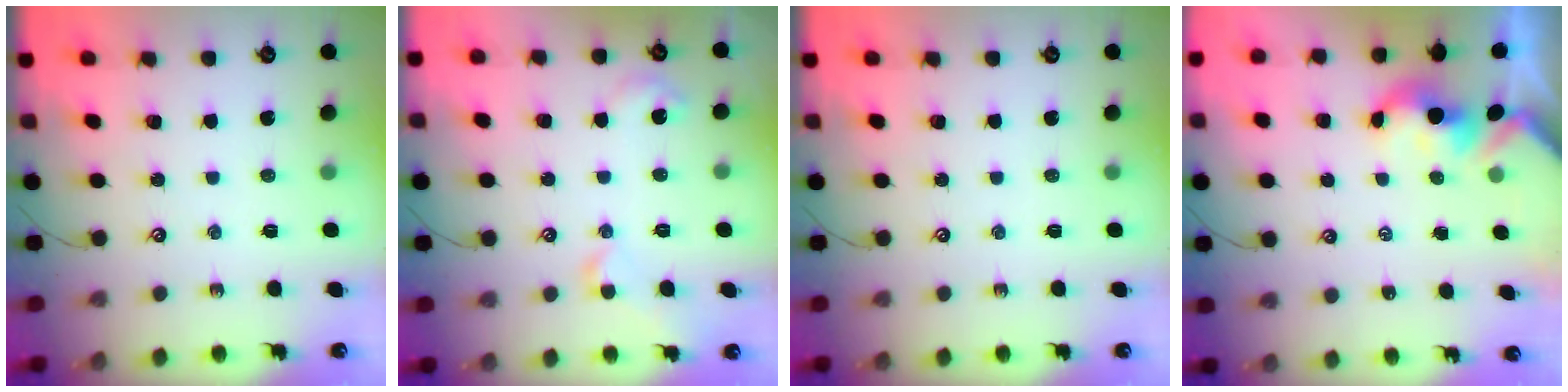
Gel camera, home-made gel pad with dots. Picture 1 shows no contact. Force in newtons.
{"total": 3.5, "press": 3.4, "slide": 0.5}
{"total": 0.0}
{"total": 1.5, "press": 1.5, "slide": 0.2}